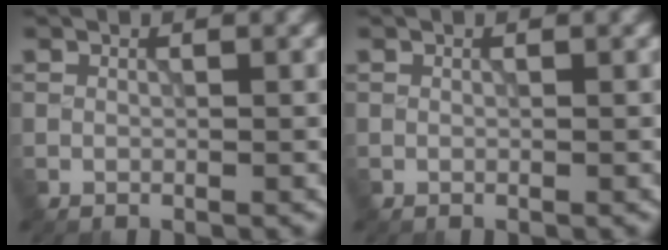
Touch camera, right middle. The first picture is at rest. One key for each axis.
{"total": 0.0}